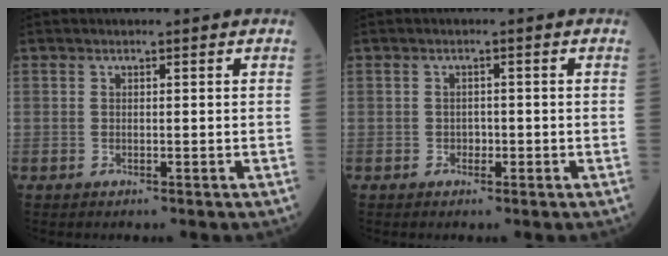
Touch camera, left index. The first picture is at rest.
{"total": 1.1, "force": [-0.5, 0.8, 0.4], "torque": [-0.002, 0.002, -0.010]}